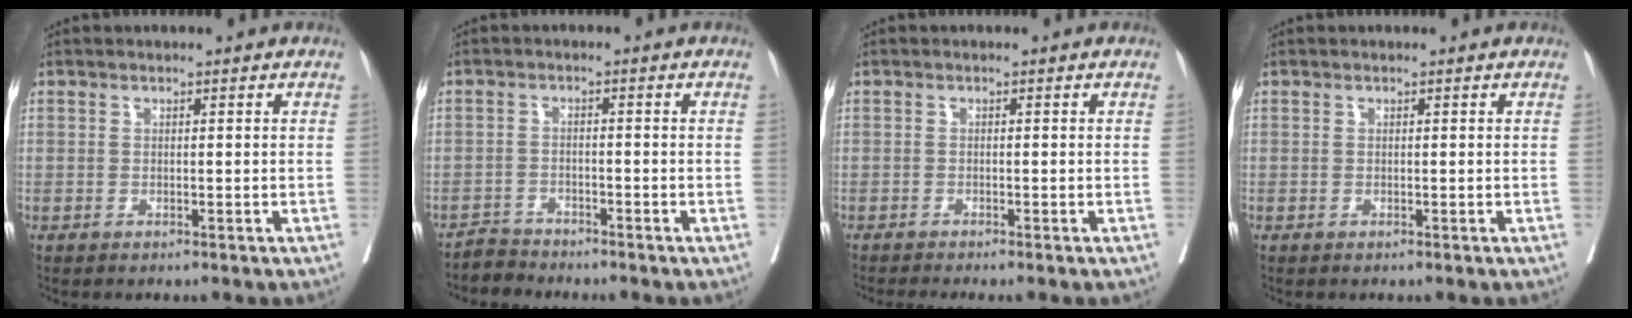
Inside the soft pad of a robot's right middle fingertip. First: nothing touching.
{"total": 2.5, "force": [-2.3, 0.3, -1.0], "torque": [0.023, -0.008, -0.043]}
{"total": 2.3, "force": [-2.0, -0.5, 1.0], "torque": [-0.011, -0.003, -0.035]}
{"total": 0.0}